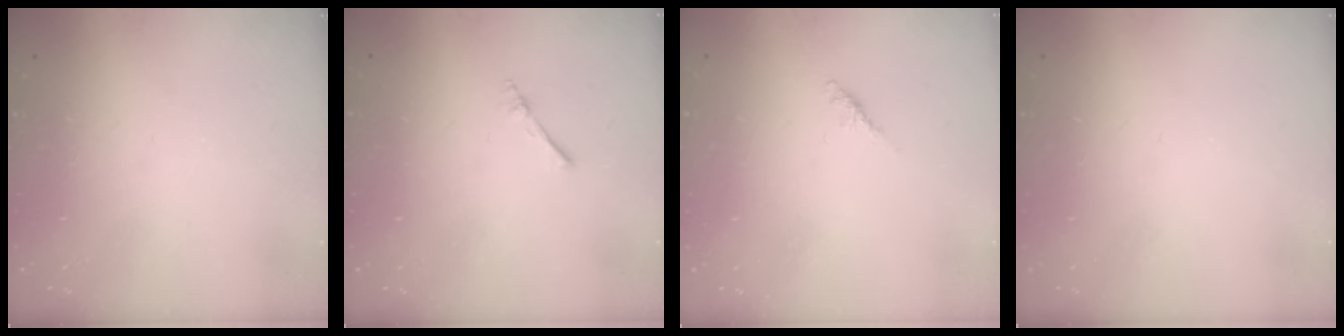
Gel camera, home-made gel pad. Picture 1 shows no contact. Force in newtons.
{"total": 2.2, "press": 2.1, "slide": 0.3}
{"total": 1.8, "press": 1.7, "slide": 0.6}
{"total": 0.0}